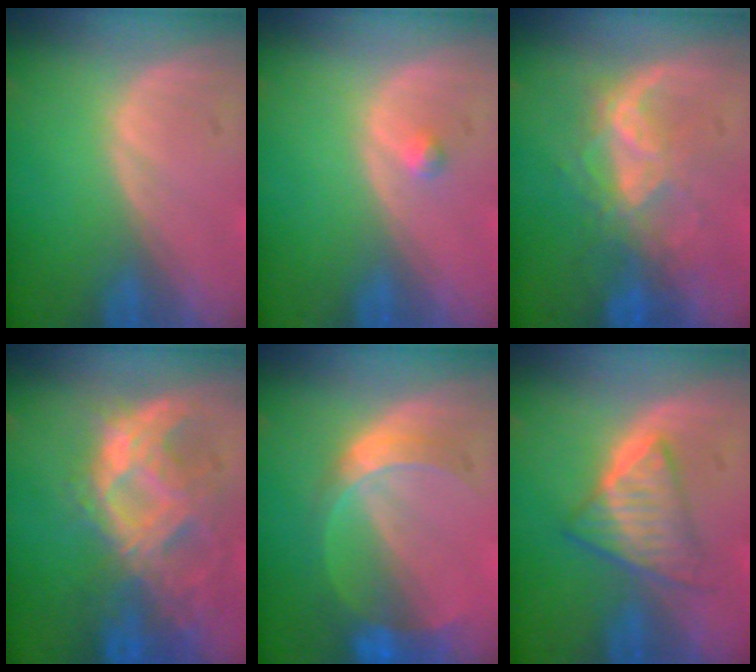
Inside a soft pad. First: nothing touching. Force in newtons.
{"total": 0.8, "press": 0.8, "slide": 0.1}
{"total": 6.6, "press": 5.9, "slide": 2.8}
{"total": 9.3, "press": 8.8, "slide": 2.9}
{"total": 6.4, "press": 5.7, "slide": 2.9}
{"total": 6.3, "press": 5.5, "slide": 3.1}